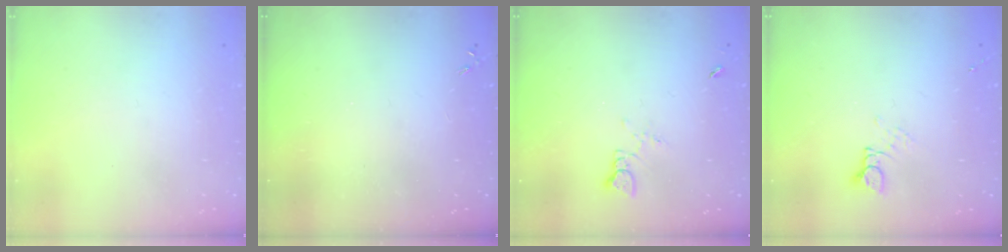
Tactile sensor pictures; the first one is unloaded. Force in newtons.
{"total": 0.0}
{"total": 1.3, "press": 1.3, "slide": 0.2}
{"total": 2.8, "press": 2.8, "slide": 0.2}